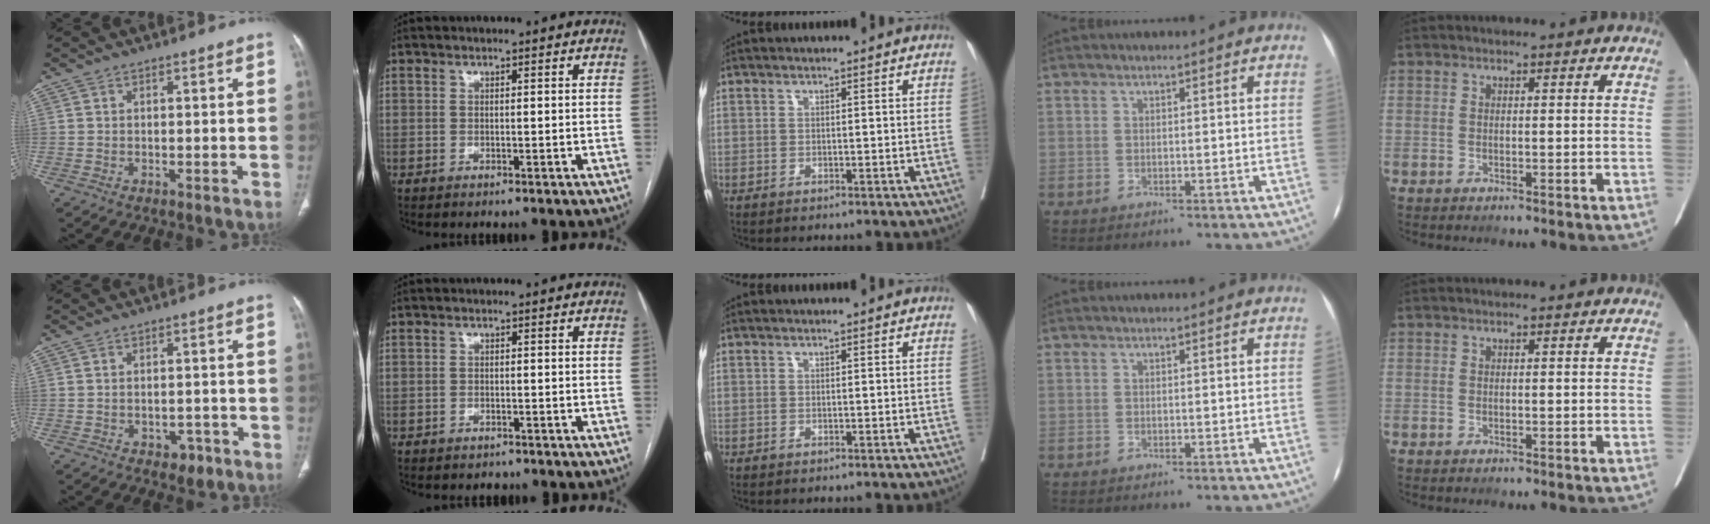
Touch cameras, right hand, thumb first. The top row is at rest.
{"thumb": {"total": 3.4, "force": [-1.8, 2.3, 1.8], "torque": [-0.007, 0.014, -0.017]}, "index": {"total": 1.6, "force": [-1.3, 1.0, 0.1], "torque": [-0.008, 0.003, -0.015]}}